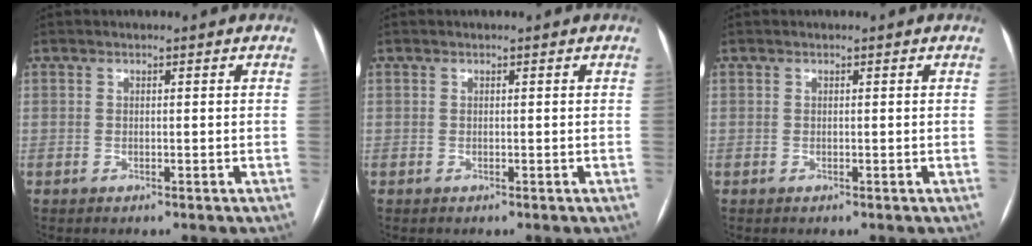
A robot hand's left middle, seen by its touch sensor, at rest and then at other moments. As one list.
[{"total": 0.0}, {"total": 0.0}]